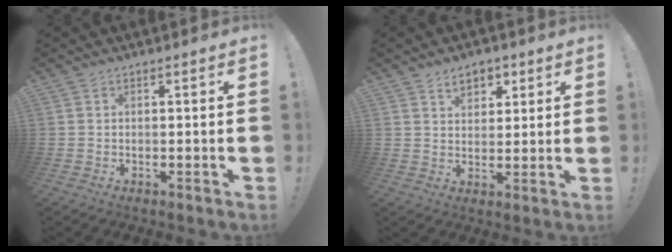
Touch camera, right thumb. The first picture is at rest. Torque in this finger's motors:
{"motor_torque": [-0.26, 0.29, -0.04, 0.06, 0.00]}